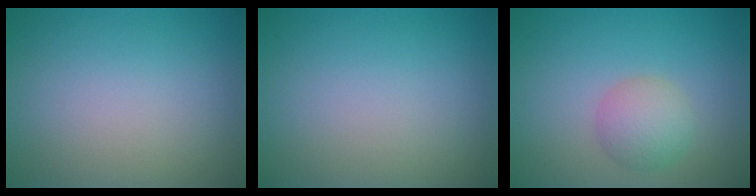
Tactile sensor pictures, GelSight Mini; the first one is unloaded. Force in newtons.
{"total": 0.0}
{"total": 2.9, "press": 2.9, "slide": 0.1}